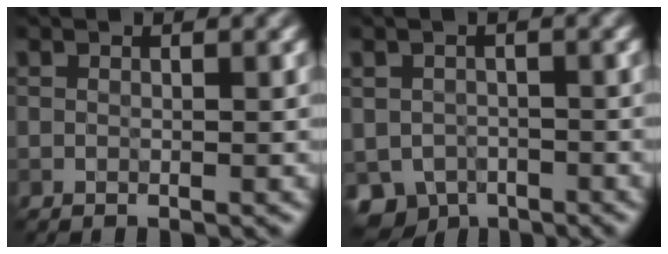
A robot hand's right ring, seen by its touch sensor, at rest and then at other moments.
{"total": 4.4, "force": [-2.4, 3.3, 1.5], "torque": [-0.022, -0.016, -0.035]}